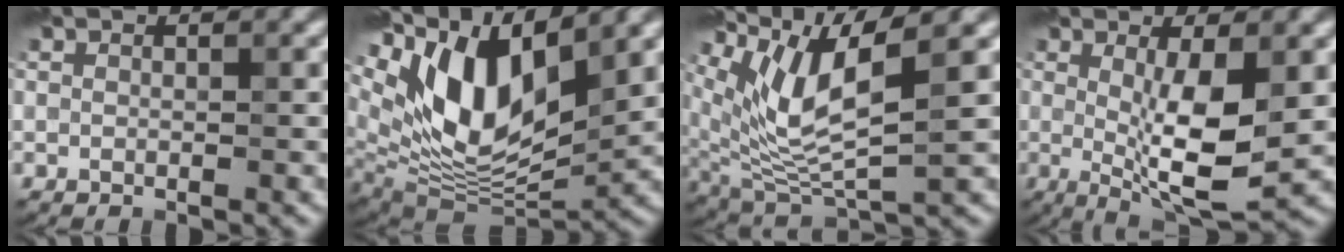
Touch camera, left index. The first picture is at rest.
{"total": 12.6, "force": [5.2, 5.5, 10.1], "torque": [-0.187, 0.001, 0.099]}
{"total": 8.1, "force": [3.6, 2.2, 6.9], "torque": [-0.151, -0.002, 0.075]}
{"total": 6.8, "force": [0.4, 1.5, 6.6], "torque": [-0.108, -0.011, 0.011]}